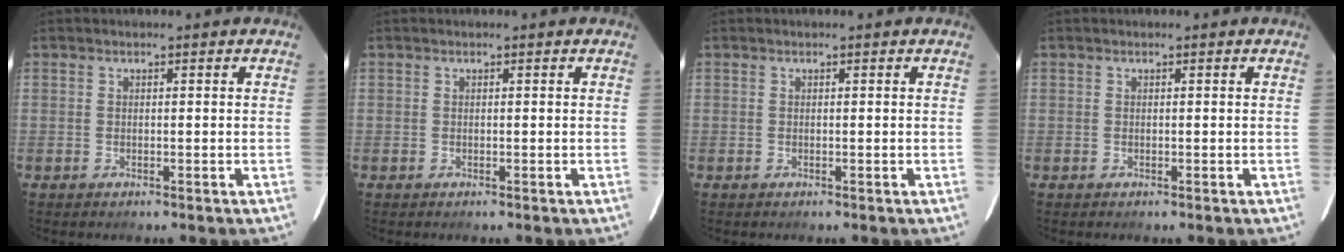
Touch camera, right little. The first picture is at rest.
{"total": 0.0}
{"total": 0.0}
{"total": 0.0}